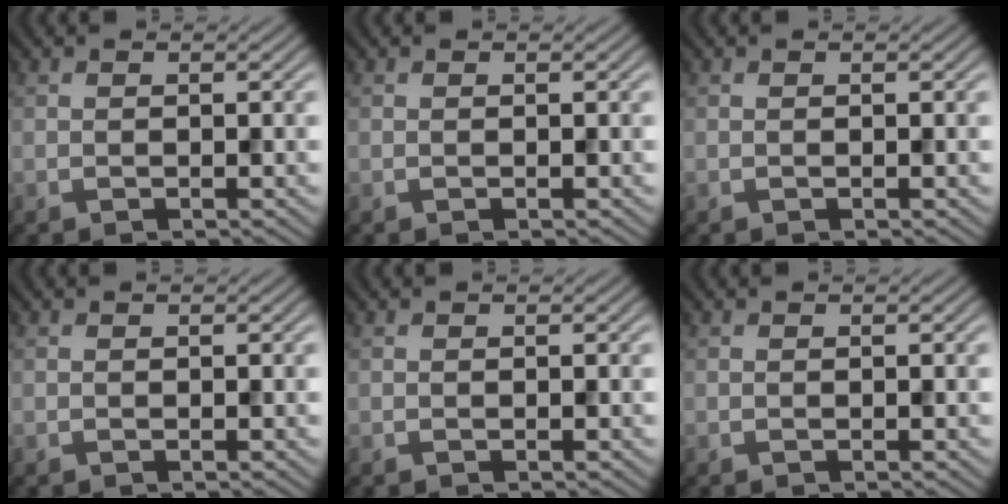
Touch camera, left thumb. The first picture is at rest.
{"total": 0.0}
{"total": 0.0}
{"total": 0.0}
{"total": 0.0}
{"total": 0.0}